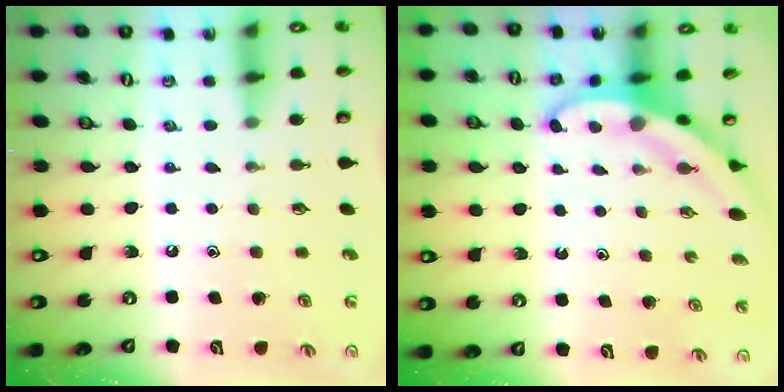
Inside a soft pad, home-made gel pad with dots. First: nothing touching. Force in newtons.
{"total": 4.3, "press": 4.3, "slide": 0.3}